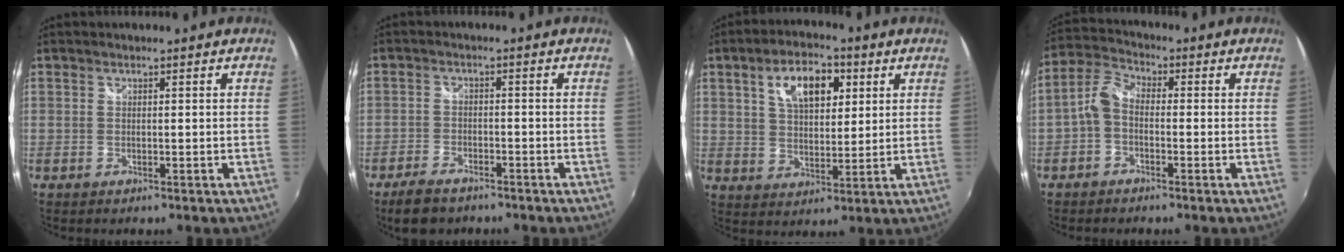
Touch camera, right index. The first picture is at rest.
{"total": 6.7, "force": [-5.2, 3.1, 2.8], "torque": [-0.083, -0.002, -0.090]}
{"total": 10.7, "force": [4.4, 5.6, 8.0], "torque": [-0.137, 0.025, 0.076]}
{"total": 4.8, "force": [-1.6, 3.0, 3.4], "torque": [-0.080, 0.017, -0.035]}